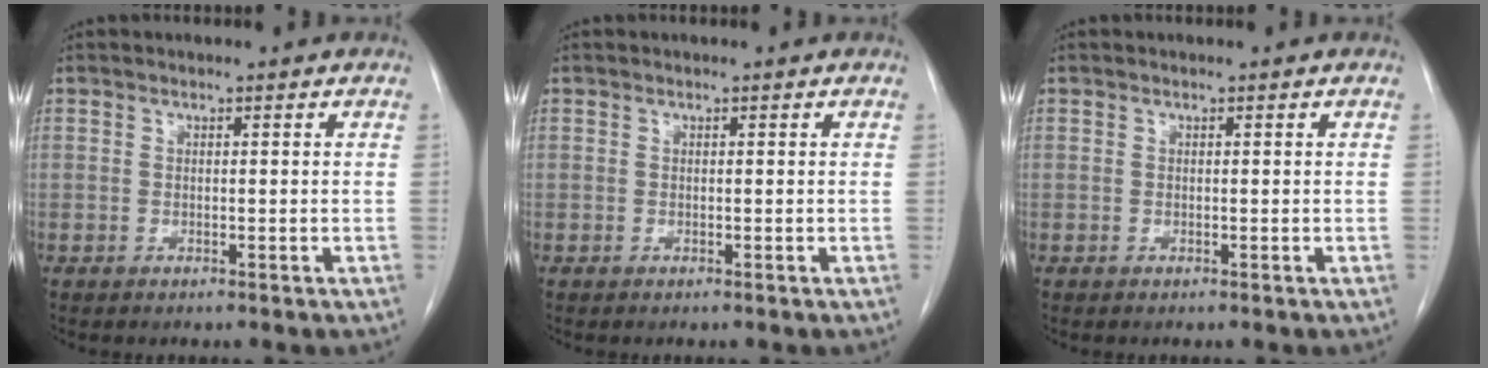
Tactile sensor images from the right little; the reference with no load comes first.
{"total": 0.0}
{"total": 0.0}